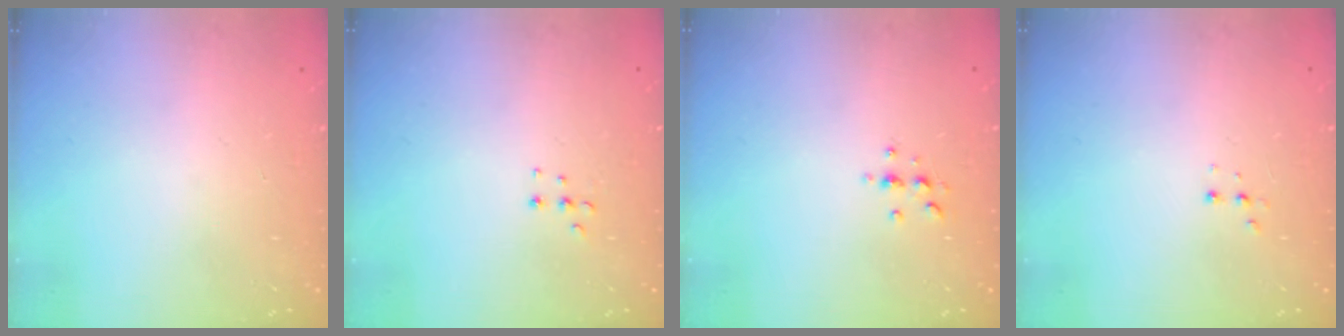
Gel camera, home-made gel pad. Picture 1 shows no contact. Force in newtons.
{"total": 3.6, "press": 3.5, "slide": 0.9}
{"total": 3.1, "press": 3.1, "slide": 0.5}
{"total": 3.0, "press": 2.9, "slide": 0.7}